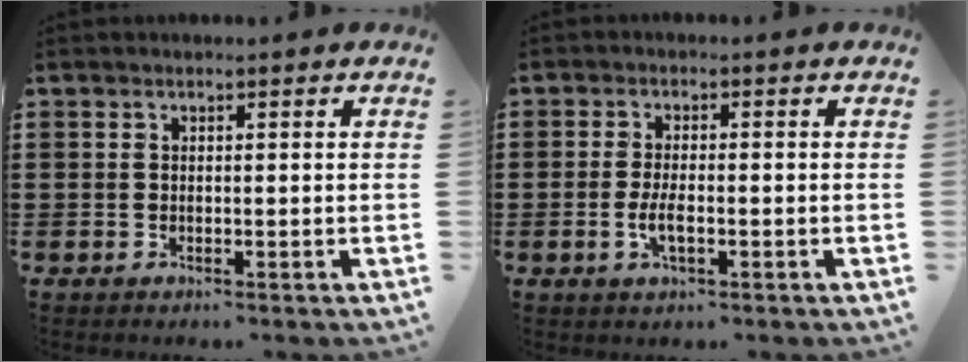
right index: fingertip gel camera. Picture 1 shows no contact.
{"total": 3.1, "force": [-0.9, 1.0, 2.7], "torque": [-0.055, 0.000, -0.017]}